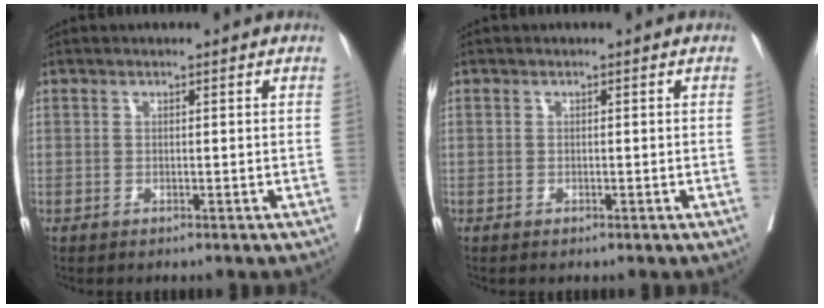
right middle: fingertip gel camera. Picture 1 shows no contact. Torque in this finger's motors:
{"motor_torque": [0.36, -0.35, -0.21, -0.21]}